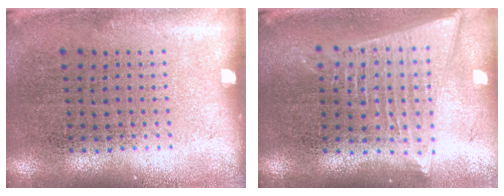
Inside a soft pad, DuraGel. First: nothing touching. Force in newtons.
{"total": 2.0, "press": 1.8, "slide": 1.0}